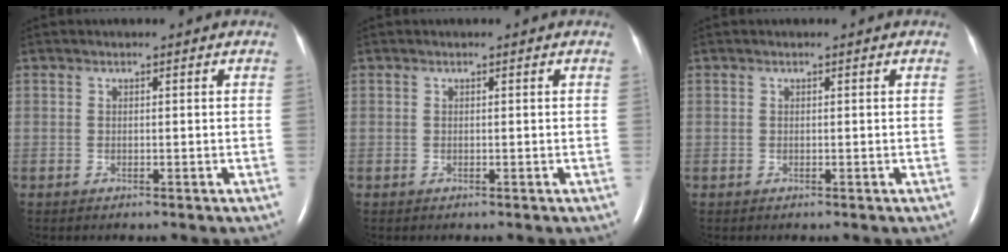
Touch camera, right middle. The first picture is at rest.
{"total": 0.0}
{"total": 0.0}